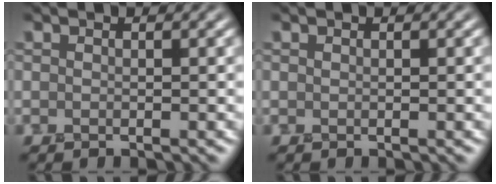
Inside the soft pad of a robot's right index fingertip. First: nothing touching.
{"total": 0.0}